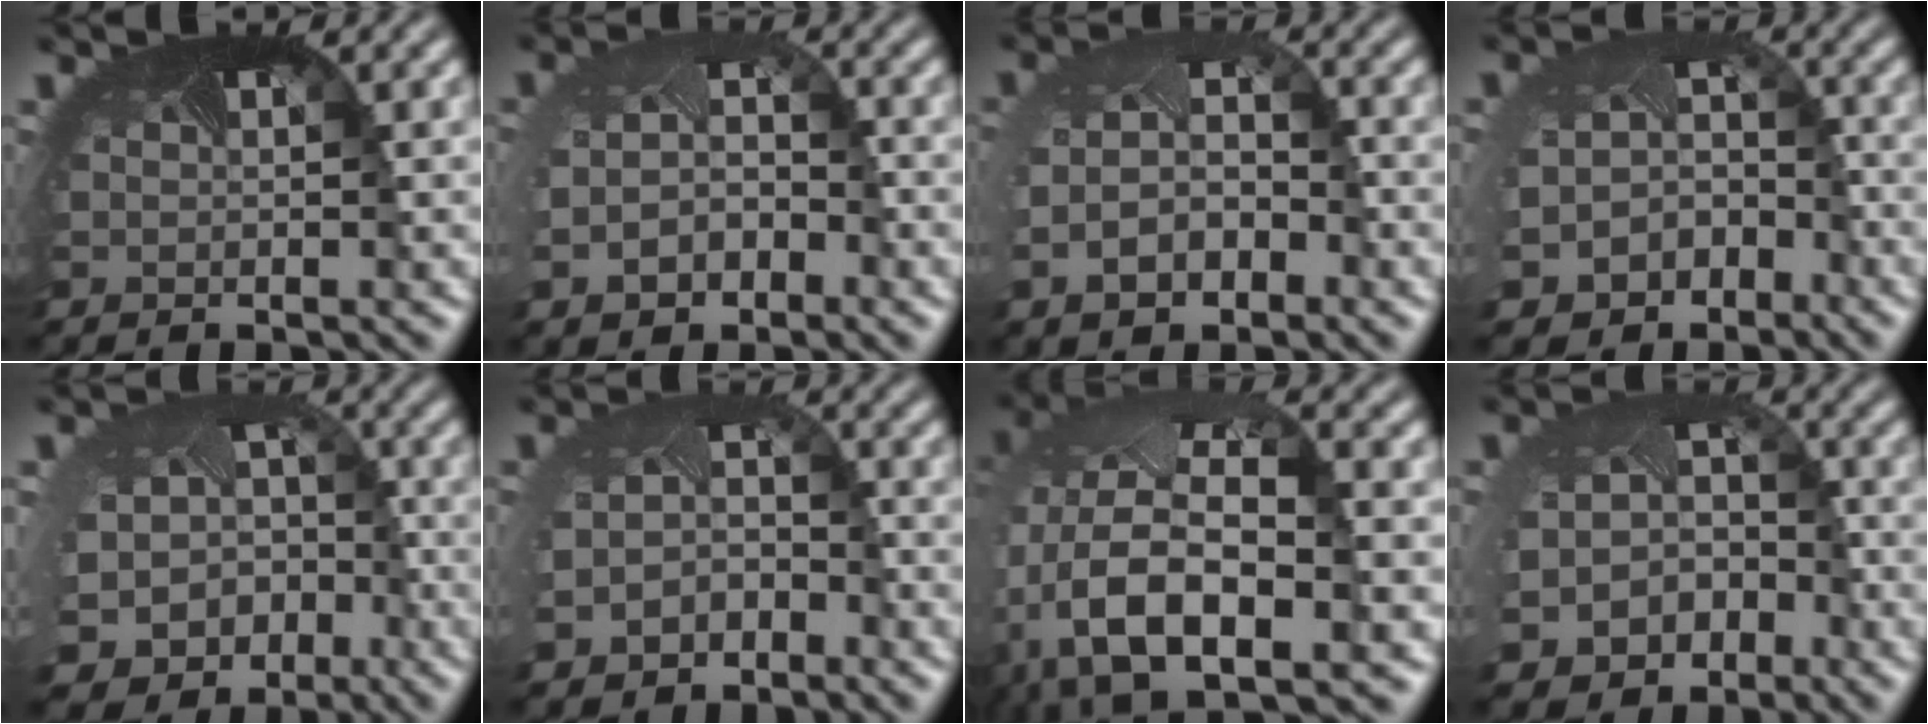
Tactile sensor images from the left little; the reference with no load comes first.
{"total": 3.7, "force": [-1.4, 2.5, 2.4], "torque": [-0.066, -0.009, -0.026]}
{"total": 4.4, "force": [-1.5, 2.7, 3.2], "torque": [-0.079, -0.008, -0.031]}
{"total": 5.7, "force": [-3.7, 4.1, 1.5], "torque": [-0.031, -0.026, -0.049]}
{"total": 13.4, "force": [-7.2, 10.6, 4.0], "torque": [-0.096, -0.074, -0.086]}
{"total": 4.0, "force": [-2.6, 2.8, 1.3], "torque": [-0.043, -0.024, -0.041]}
{"total": 12.2, "force": [-4.3, 6.9, 9.1], "torque": [-0.213, -0.016, -0.071]}
{"total": 6.5, "force": [-3.4, 5.1, 2.2], "torque": [-0.043, -0.028, -0.043]}